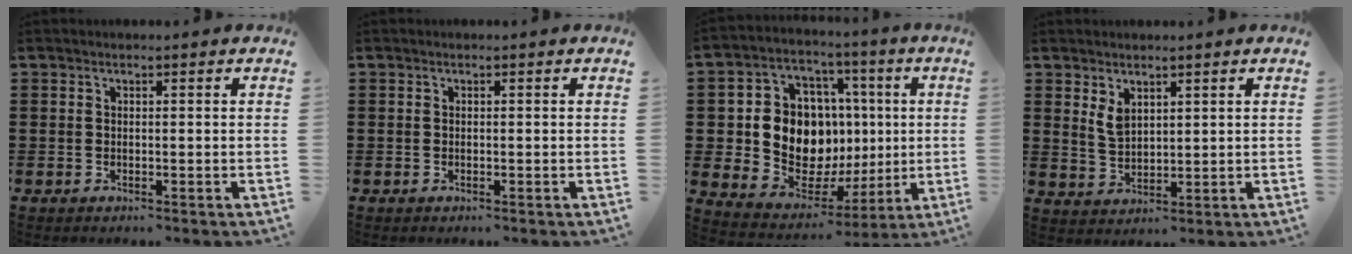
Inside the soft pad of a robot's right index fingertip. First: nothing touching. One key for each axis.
{"total": 0.0}
{"total": 11.9, "fx": 1.0, "fy": 10.1, "fz": 6.3, "tx": -0.139, "ty": -0.010, "tz": 0.026}
{"total": 3.3, "fx": 1.9, "fy": 1.8, "fz": 1.9, "tx": -0.043, "ty": 0.005, "tz": 0.036}